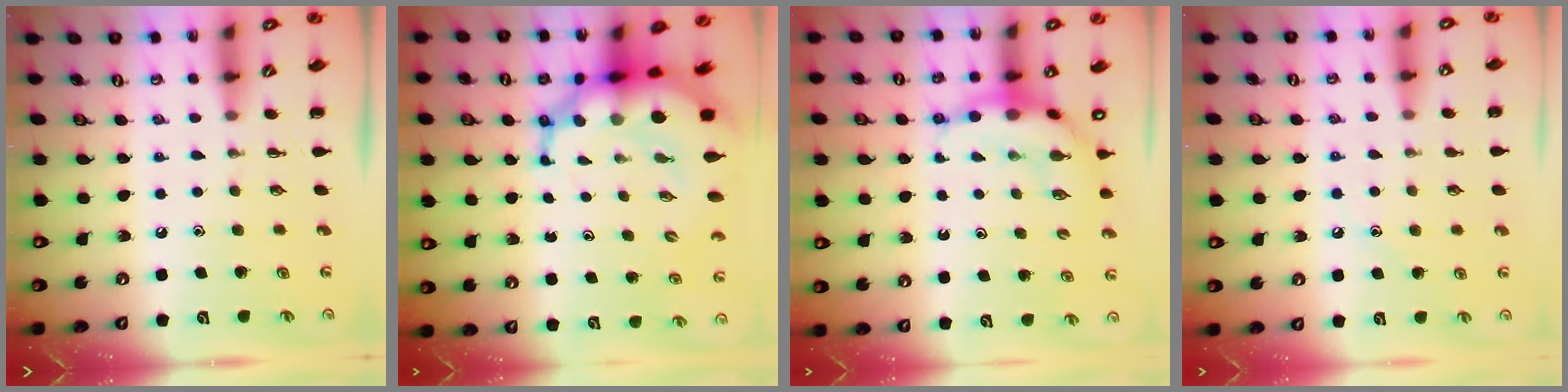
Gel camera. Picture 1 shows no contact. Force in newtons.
{"total": 13.4, "press": 12.9, "slide": 3.8}
{"total": 8.7, "press": 8.6, "slide": 1.2}
{"total": 6.6, "press": 6.4, "slide": 1.9}